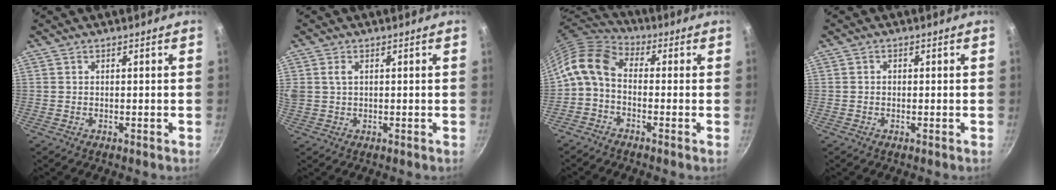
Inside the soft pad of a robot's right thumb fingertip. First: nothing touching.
{"total": 3.3, "force": [0.9, 2.2, 2.3], "torque": [-0.042, 0.003, 0.017]}
{"total": 9.0, "force": [-1.2, 5.9, 6.7], "torque": [-0.137, 0.038, -0.044]}
{"total": 0.8, "force": [-0.1, 0.7, 0.4], "torque": [-0.005, 0.004, -0.002]}